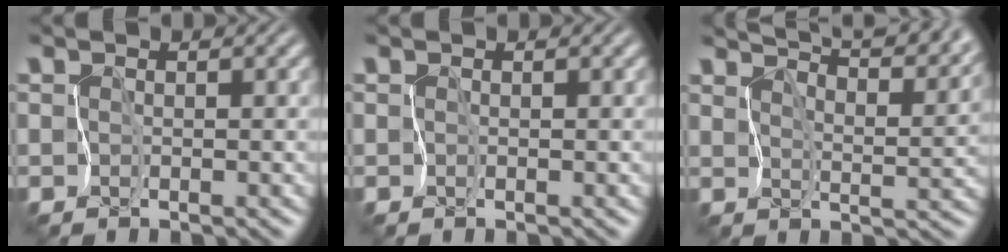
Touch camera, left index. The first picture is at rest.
{"total": 0.0}
{"total": 10.5, "force": [8.8, 2.6, 5.1], "torque": [-0.072, 0.013, 0.100]}